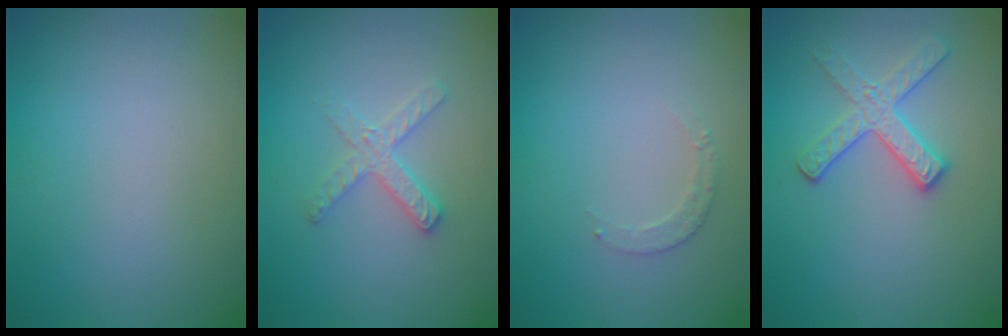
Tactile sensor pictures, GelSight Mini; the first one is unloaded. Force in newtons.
{"total": 2.2, "press": 2.2, "slide": 0.3}
{"total": 1.3, "press": 1.2, "slide": 0.2}
{"total": 2.8, "press": 2.6, "slide": 1.0}